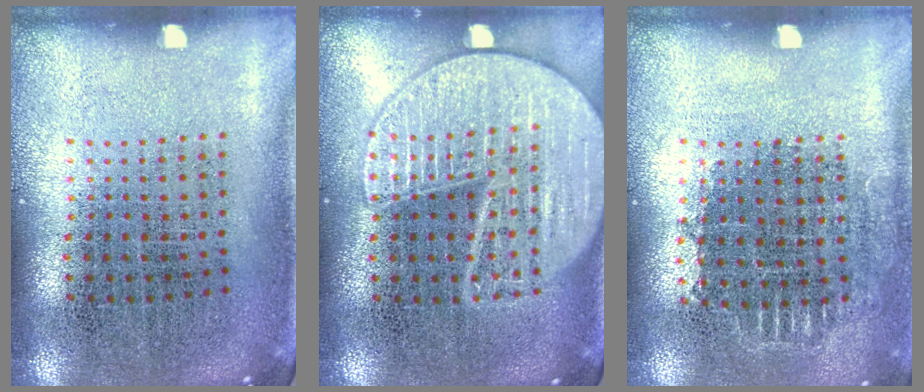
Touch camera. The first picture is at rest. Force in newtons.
{"total": 3.0, "press": 3.0, "slide": 0.2}
{"total": 0.7, "press": 0.7, "slide": 0.1}